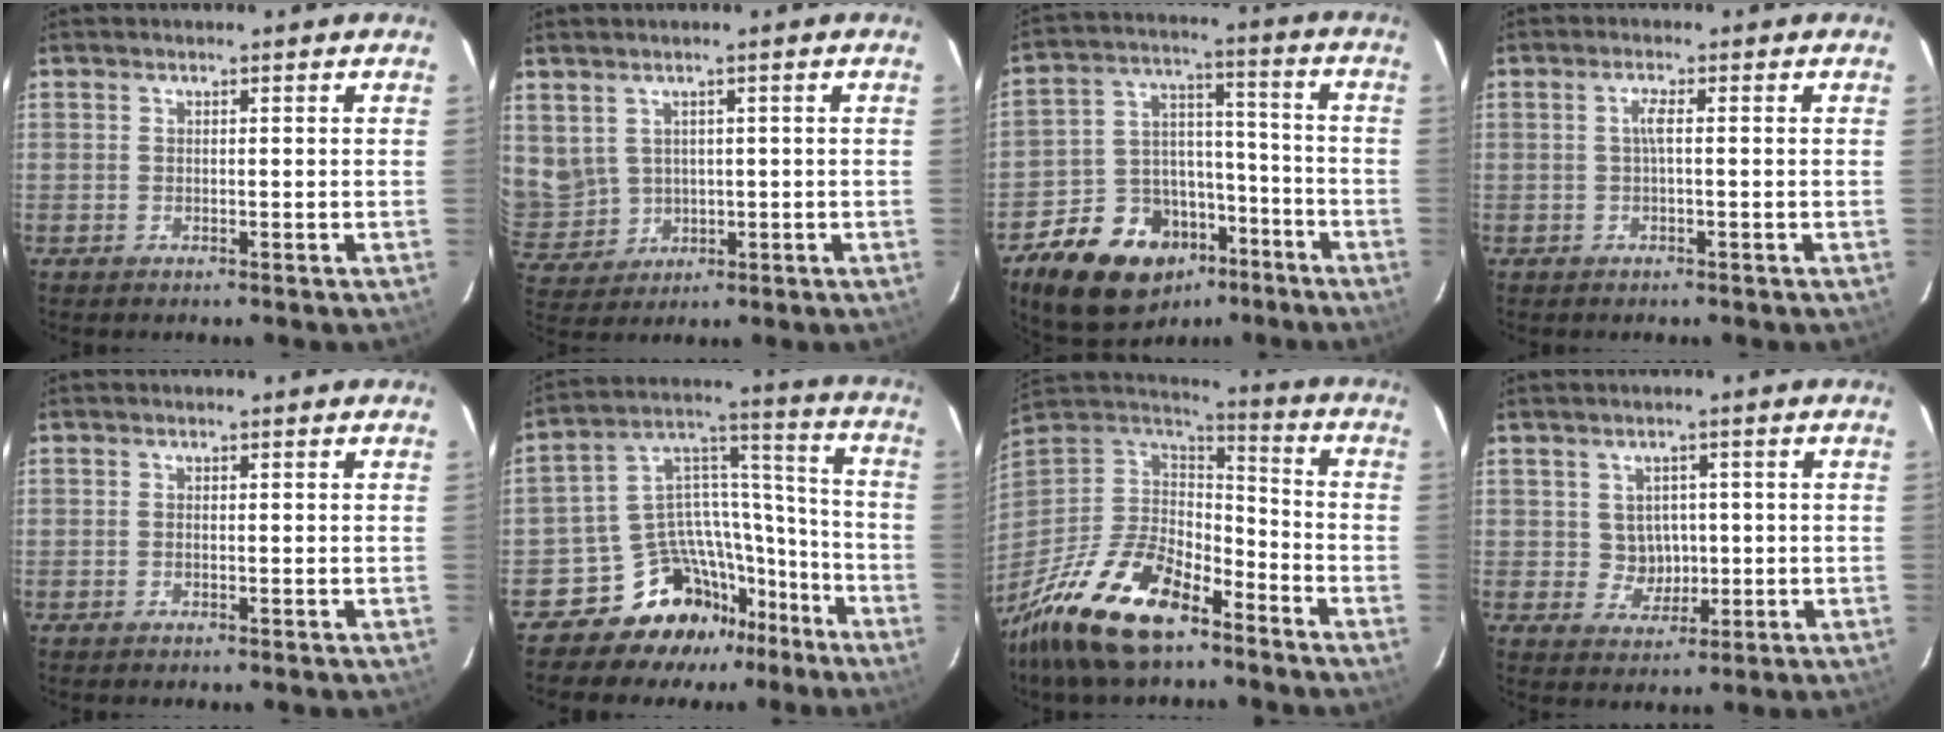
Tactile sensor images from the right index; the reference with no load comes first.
{"total": 8.1, "force": [2.5, 7.2, 2.7], "torque": [-0.068, 0.008, 0.079]}
{"total": 17.8, "force": [-10.8, 12.1, 7.4], "torque": [-0.166, 0.048, -0.155]}
{"total": 1.5, "force": [0.0, 0.0, 1.5], "torque": [-0.028, 0.005, 0.000]}
{"total": 0.0}
{"total": 15.9, "force": [-13.0, 8.4, 3.6], "torque": [-0.063, 0.079, -0.207]}
{"total": 23.2, "force": [-15.3, 10.3, 14.0], "torque": [-0.300, -0.018, -0.273]}
{"total": 4.2, "force": [0.3, 4.1, 1.0], "torque": [-0.021, 0.012, 0.014]}